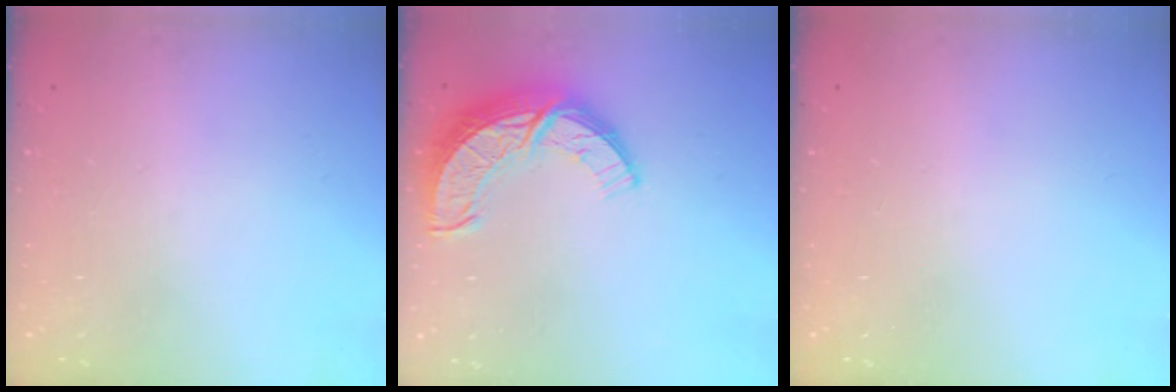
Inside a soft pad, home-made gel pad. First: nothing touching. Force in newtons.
{"total": 11.9, "press": 11.9, "slide": 0.8}
{"total": 0.0}